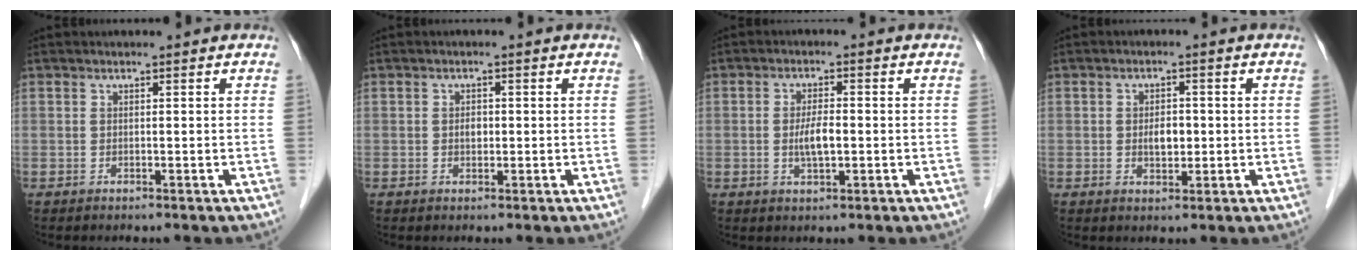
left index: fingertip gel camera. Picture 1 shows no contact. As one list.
[{"total": 1.3, "force": [-0.1, 0.9, 1.0], "torque": [-0.016, 0.003, -0.001]}, {"total": 3.8, "force": [-0.5, 1.0, 3.6], "torque": [-0.071, -0.001, -0.009]}, {"total": 3.1, "force": [-0.2, 1.7, 2.5], "torque": [-0.041, 0.003, -0.001]}]